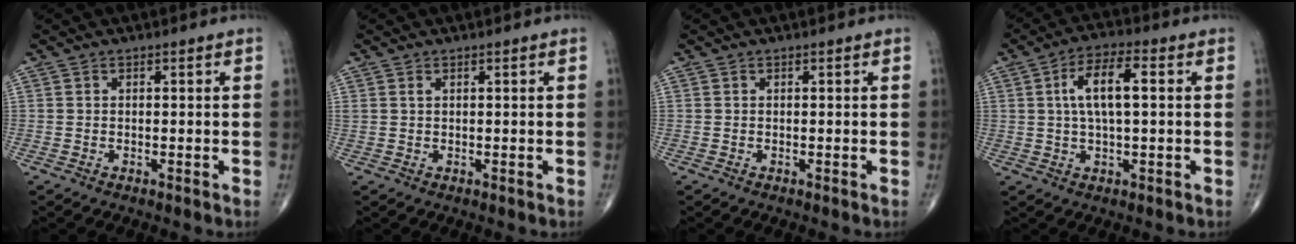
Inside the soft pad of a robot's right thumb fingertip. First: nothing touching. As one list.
[{"total": 0.6, "force": [0.3, 0.2, 0.4], "torque": [-0.011, 0.007, 0.010]}, {"total": 0.0}, {"total": 8.6, "force": [1.4, 3.0, 7.9], "torque": [-0.147, 0.016, 0.021]}]